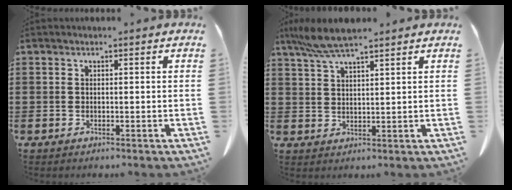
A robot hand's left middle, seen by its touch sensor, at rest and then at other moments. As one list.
[{"total": 6.0, "force": [4.9, 0.6, 3.4], "torque": [-0.079, -0.007, 0.090]}]